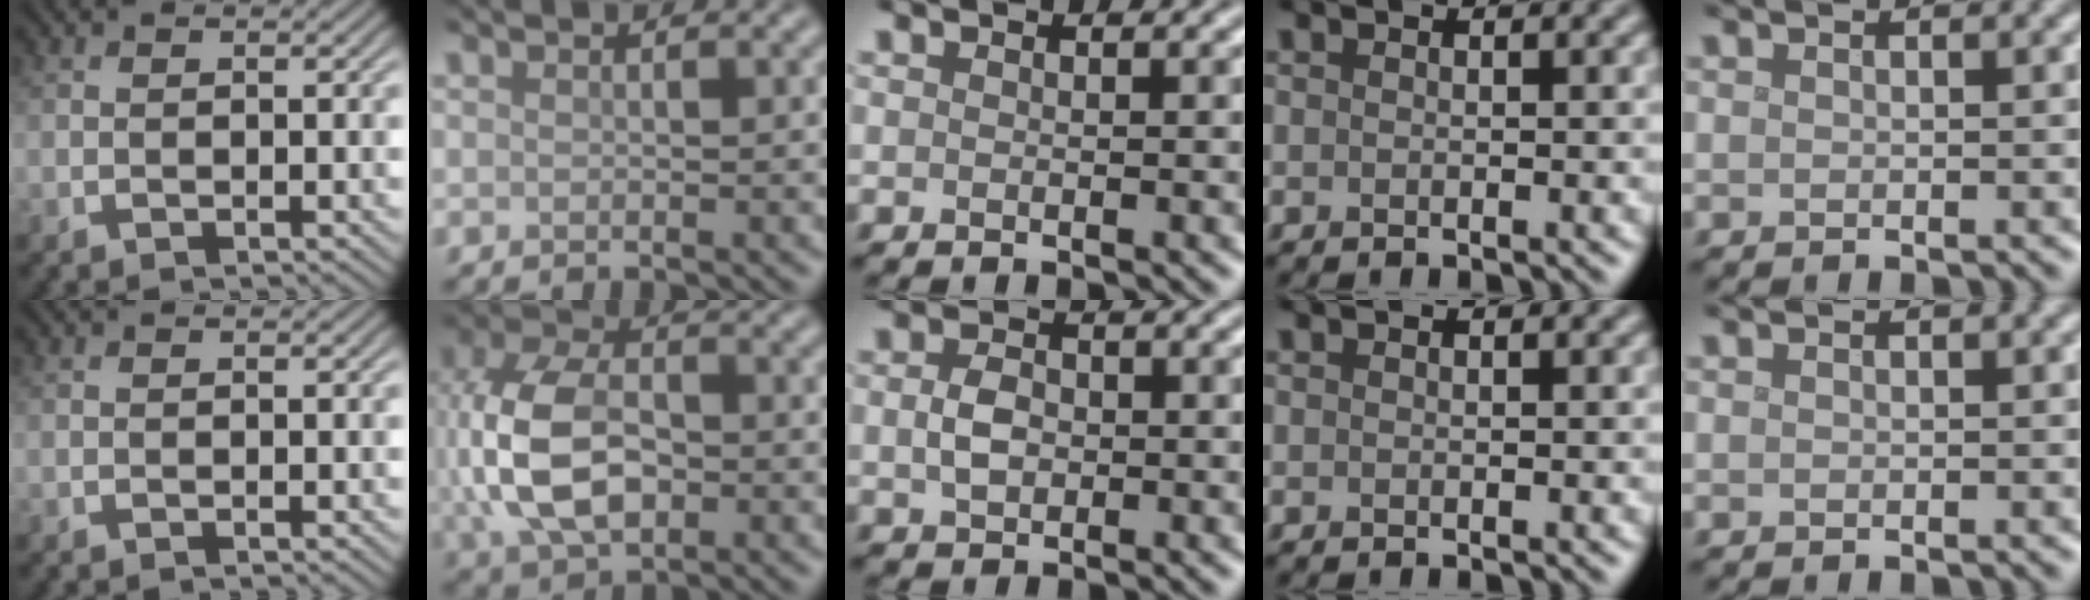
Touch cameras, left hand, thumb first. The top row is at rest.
{"index": {"total": 9.3, "force": [-0.3, 6.0, 7.0], "torque": [-0.166, 0.001, -0.009]}, "middle": {"total": 2.4, "force": [-0.1, 1.8, 1.6], "torque": [-0.038, 0.001, -0.003]}}